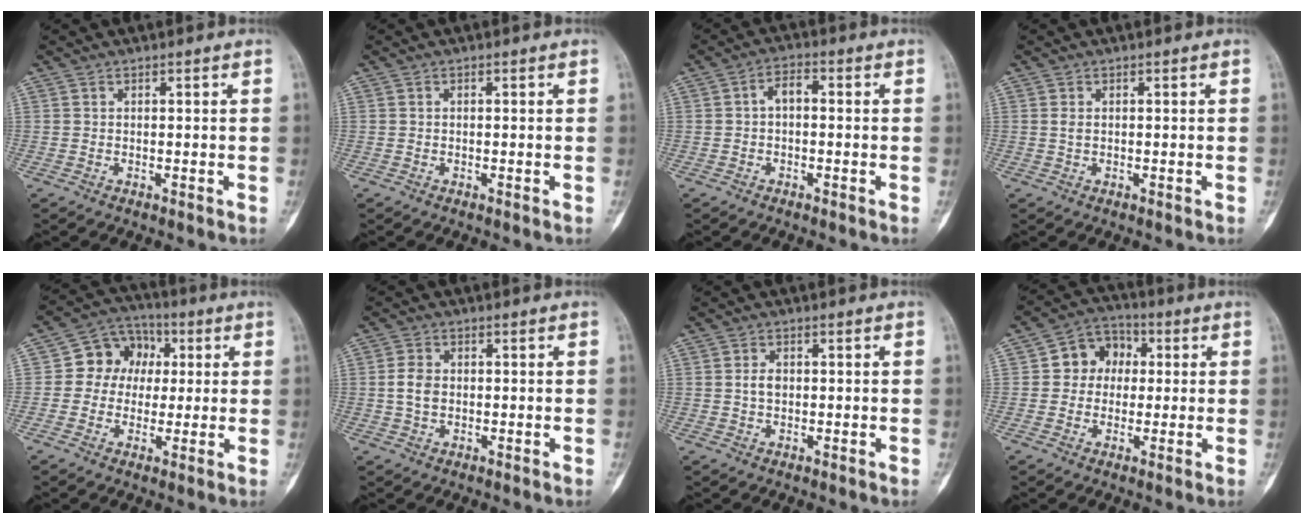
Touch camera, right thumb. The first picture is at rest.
{"total": 0.0}
{"total": 3.4, "force": [-0.2, 2.0, 2.8], "torque": [-0.038, 0.017, -0.012]}
{"total": 0.8, "force": [0.1, 0.5, 0.6], "torque": [-0.012, 0.000, 0.002]}
{"total": 9.9, "force": [1.2, 8.5, 5.0], "torque": [-0.037, 0.017, 0.006]}
{"total": 3.7, "force": [-0.1, 2.6, 2.6], "torque": [-0.050, 0.006, -0.004]}
{"total": 2.1, "force": [0.1, 1.5, 1.5], "torque": [-0.026, 0.005, 0.001]}
{"total": 8.3, "force": [1.0, 7.0, 4.3], "torque": [-0.030, 0.019, 0.004]}